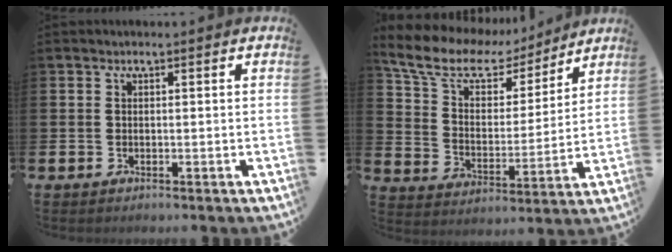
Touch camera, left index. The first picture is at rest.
{"total": 10.0, "force": [8.1, 4.7, 3.6], "torque": [-0.109, -0.046, 0.143]}